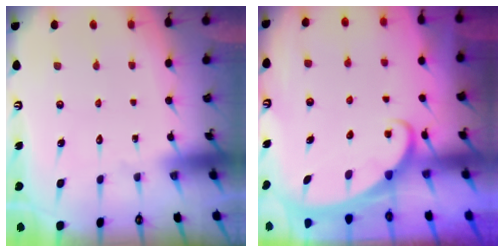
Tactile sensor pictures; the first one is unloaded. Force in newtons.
{"total": 2.4, "press": 2.3, "slide": 0.3}